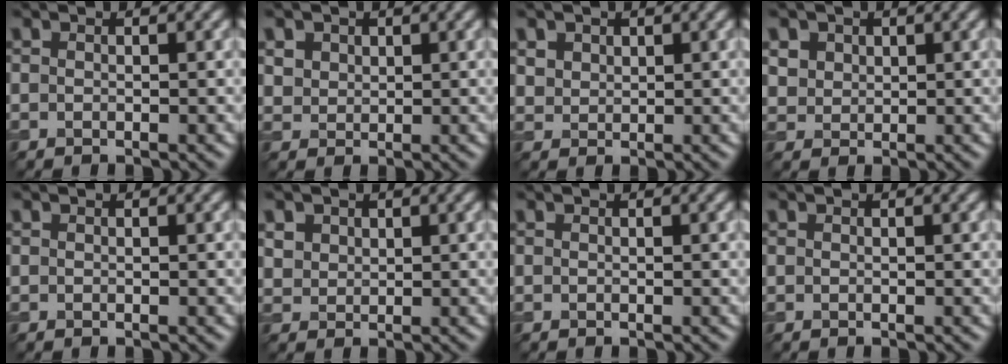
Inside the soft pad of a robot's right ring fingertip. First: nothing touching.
{"total": 3.0, "force": [1.7, 2.2, 1.2], "torque": [-0.040, 0.001, 0.038]}
{"total": 2.2, "force": [1.3, 1.6, 0.7], "torque": [-0.024, -0.002, 0.033]}
{"total": 3.3, "force": [1.8, 2.5, 1.3], "torque": [-0.048, 0.001, 0.042]}
{"total": 0.0}
{"total": 2.5, "force": [1.4, 1.8, 0.9], "torque": [-0.030, -0.001, 0.034]}
{"total": 0.0}
{"total": 0.0}